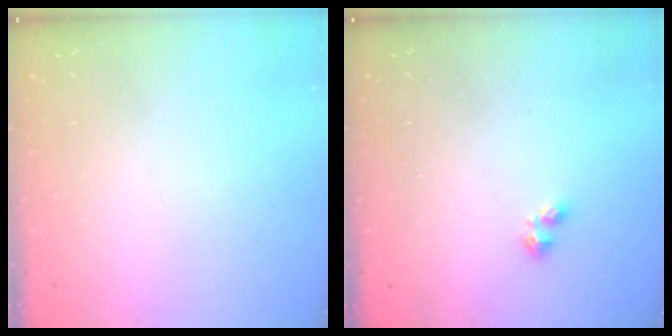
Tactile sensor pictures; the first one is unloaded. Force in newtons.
{"total": 2.2, "press": 2.2, "slide": 0.4}